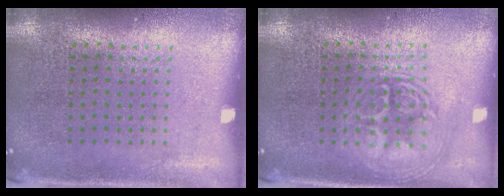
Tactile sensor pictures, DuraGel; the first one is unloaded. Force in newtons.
{"total": 2.2, "press": 2.2, "slide": 0.3}